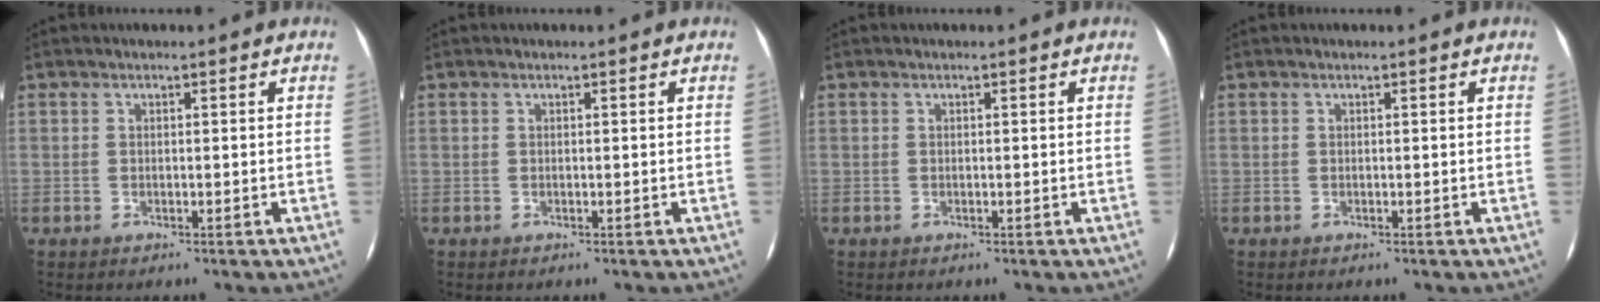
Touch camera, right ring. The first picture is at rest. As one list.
[{"total": 0.0}, {"total": 0.0}, {"total": 0.0}]